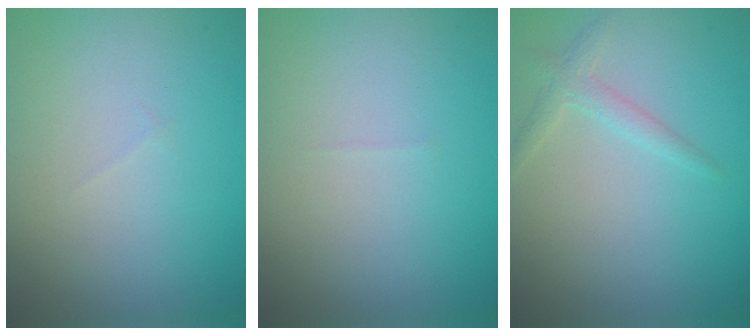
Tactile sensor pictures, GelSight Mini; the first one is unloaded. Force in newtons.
{"total": 0.0}
{"total": 1.6, "press": 1.6, "slide": 0.1}